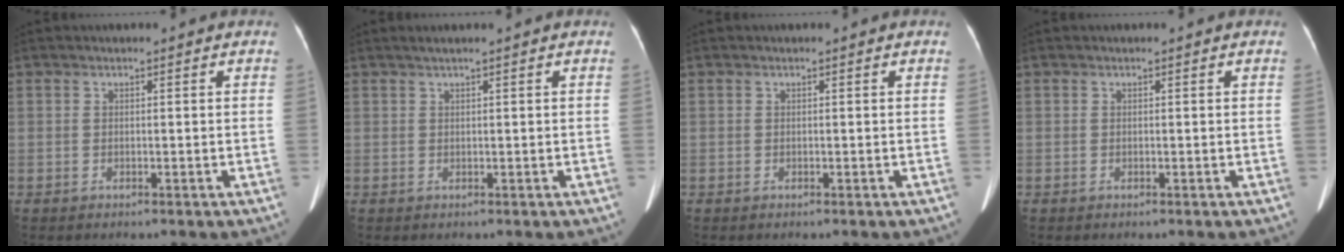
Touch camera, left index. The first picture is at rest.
{"total": 0.9, "force": [0.5, -0.2, 0.7], "torque": [-0.017, 0.004, 0.015]}
{"total": 0.0}
{"total": 0.0}